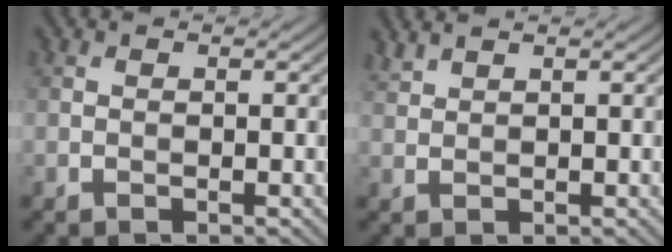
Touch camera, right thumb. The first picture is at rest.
{"total": 1.5, "force": [1.4, 0.1, 0.5], "torque": [-0.019, 0.005, 0.035]}